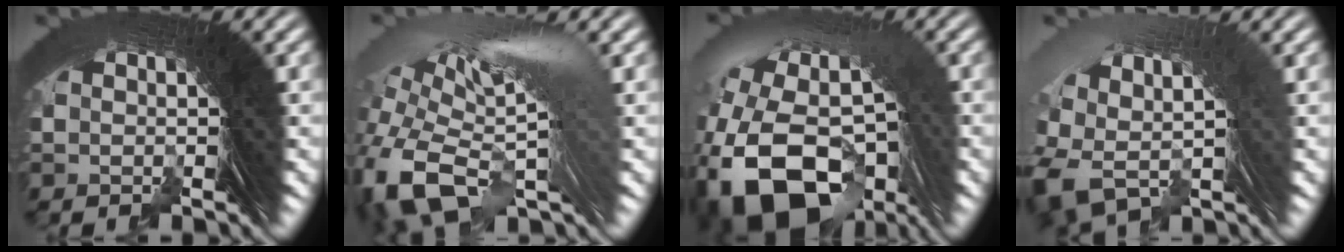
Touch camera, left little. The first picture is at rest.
{"total": 7.0, "force": [-1.8, 3.6, 5.7], "torque": [-0.114, -0.016, -0.017]}
{"total": 12.5, "force": [-4.8, 8.2, 8.1], "torque": [-0.195, -0.062, -0.052]}
{"total": 5.3, "force": [-0.2, 3.7, 3.8], "torque": [-0.086, -0.016, 0.011]}